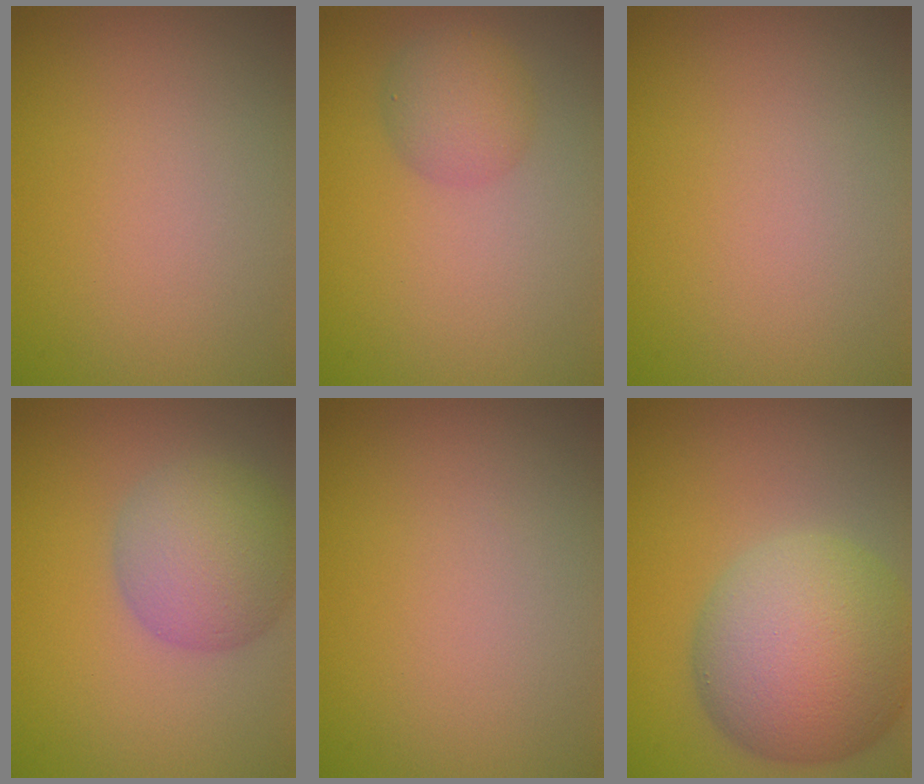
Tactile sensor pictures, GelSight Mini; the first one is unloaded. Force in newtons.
{"total": 2.8, "press": 2.8, "slide": 0.1}
{"total": 0.0}
{"total": 6.0, "press": 6.0, "slide": 0.4}
{"total": 0.0}
{"total": 11.2, "press": 11.1, "slide": 0.4}